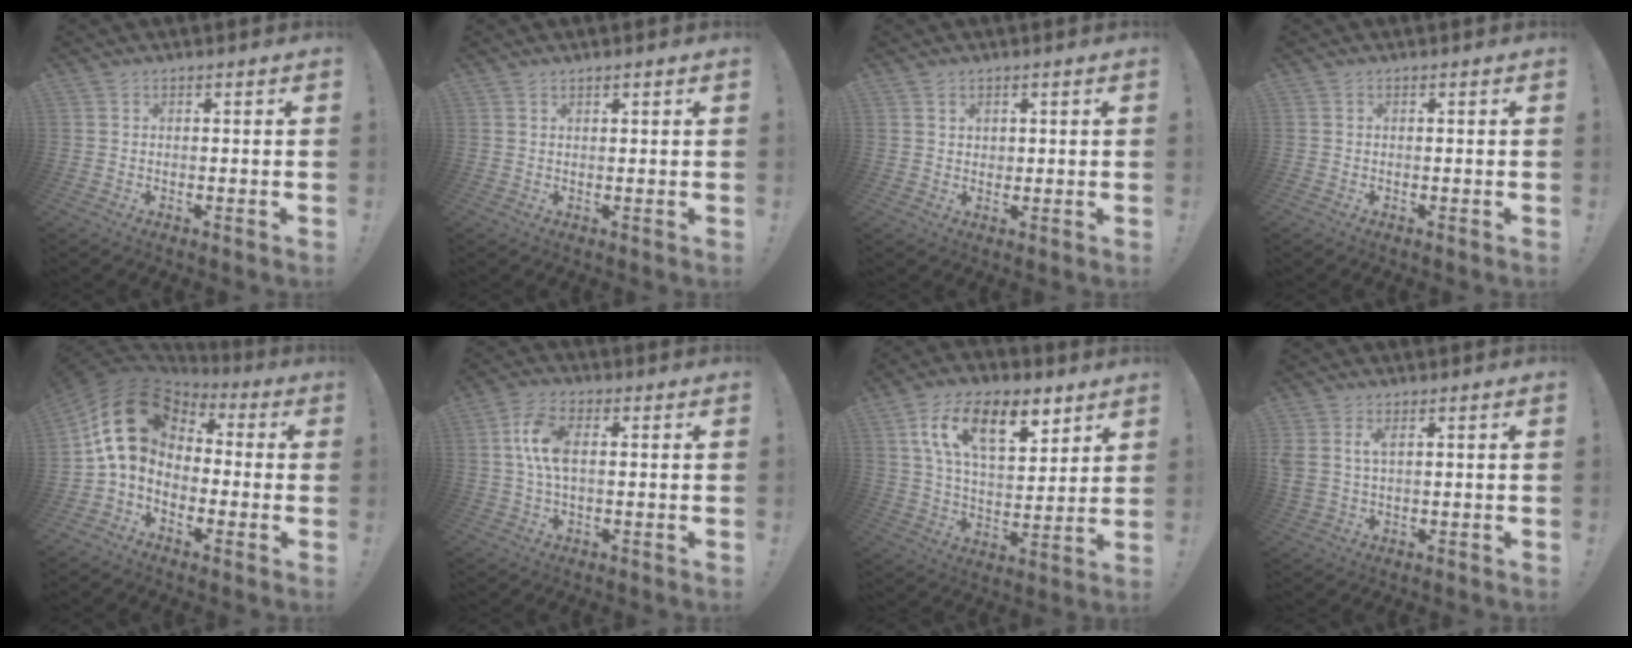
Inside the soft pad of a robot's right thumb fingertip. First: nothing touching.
{"total": 0.9, "force": [0.8, 0.0, 0.4], "torque": [0.000, -0.003, 0.012]}
{"total": 1.9, "force": [1.2, 1.5, 0.3], "torque": [0.007, -0.010, 0.019]}
{"total": 0.0}
{"total": 19.2, "force": [4.1, 13.6, 12.9], "torque": [-0.220, -0.007, 0.078]}
{"total": 9.1, "force": [0.9, 4.3, 7.9], "torque": [-0.152, -0.001, 0.018]}
{"total": 17.9, "force": [8.8, 9.2, 12.5], "torque": [-0.199, -0.027, 0.153]}
{"total": 3.5, "force": [1.6, 1.3, 2.8], "torque": [-0.061, 0.000, 0.030]}